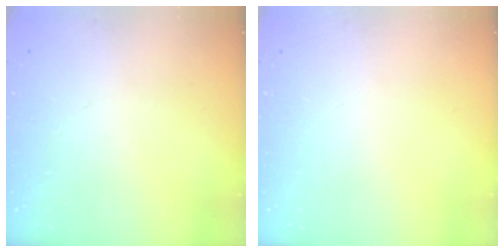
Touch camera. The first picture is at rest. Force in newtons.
{"total": 0.0}